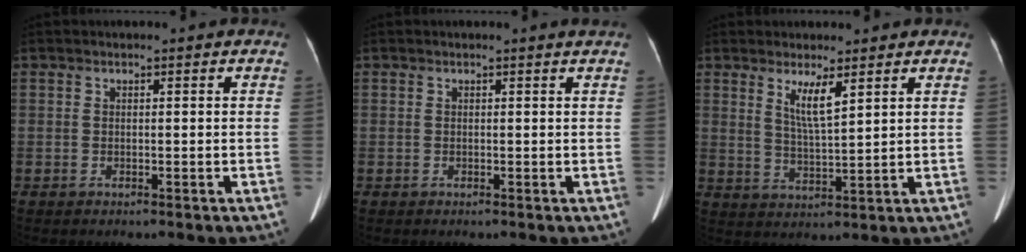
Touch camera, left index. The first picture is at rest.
{"total": 1.1, "force": [1.1, -0.3, 0.3], "torque": [-0.016, -0.006, 0.013]}
{"total": 4.8, "force": [2.8, 0.3, 3.8], "torque": [-0.072, -0.011, 0.056]}